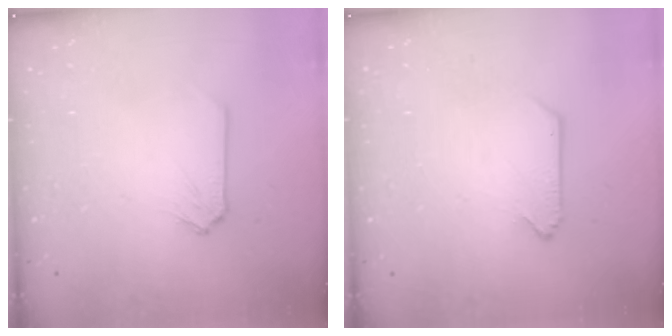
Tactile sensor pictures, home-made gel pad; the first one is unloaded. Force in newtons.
{"total": 0.0}